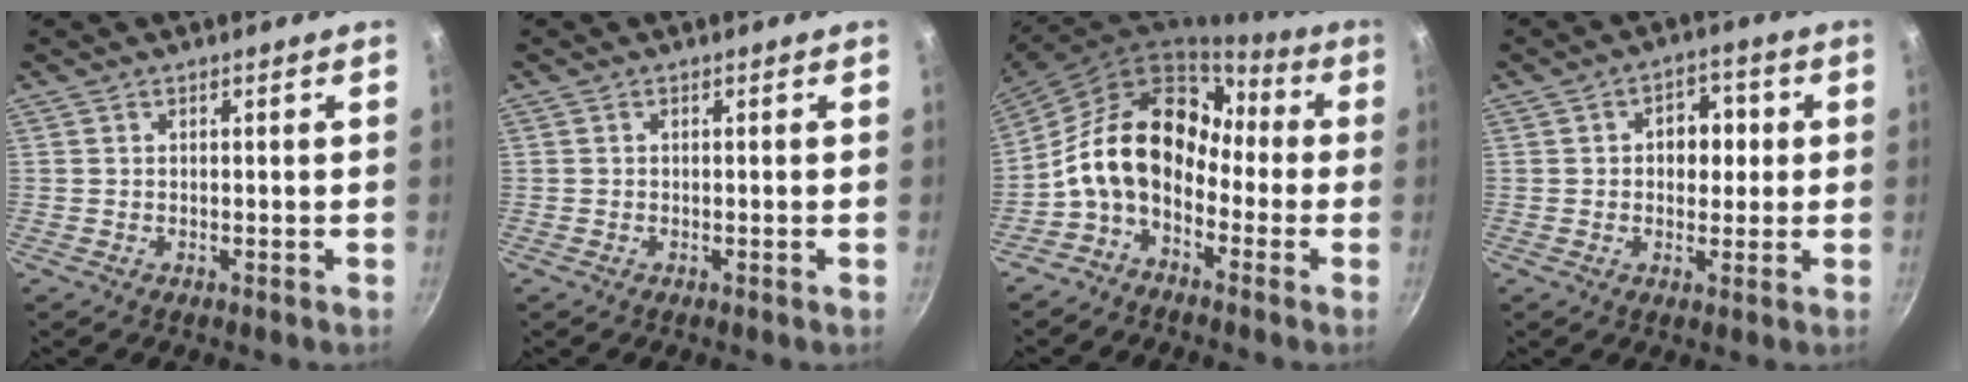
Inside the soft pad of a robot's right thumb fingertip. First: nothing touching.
{"total": 0.0}
{"total": 15.4, "force": [-2.9, 11.1, 10.4], "torque": [-0.156, 0.067, -0.075]}
{"total": 7.1, "force": [0.9, 5.2, 4.8], "torque": [-0.024, 0.007, 0.005]}